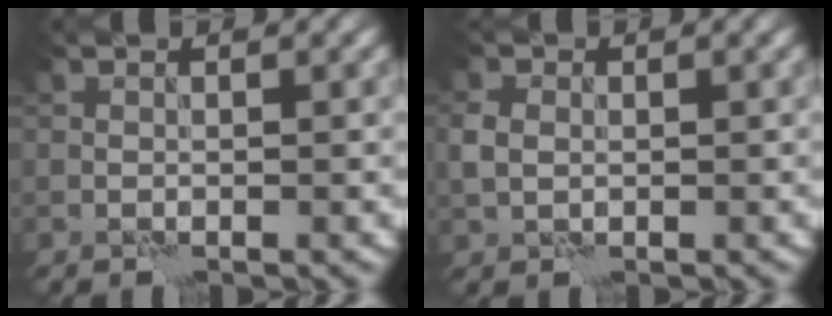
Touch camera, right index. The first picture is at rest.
{"total": 2.1, "force": [0.1, 1.7, 1.3], "torque": [-0.029, 0.005, -0.003]}